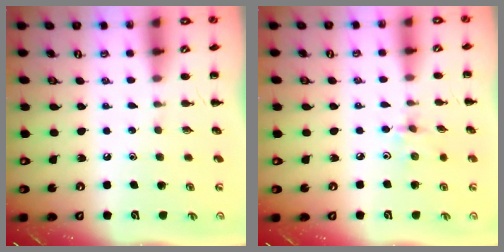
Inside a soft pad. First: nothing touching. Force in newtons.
{"total": 2.7, "press": 2.5, "slide": 0.8}